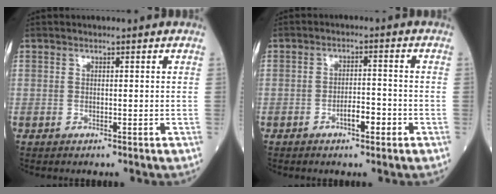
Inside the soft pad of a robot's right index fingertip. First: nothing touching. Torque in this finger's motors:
{"motor_torque": [0.28, 0.01, 0.25, 0.06]}